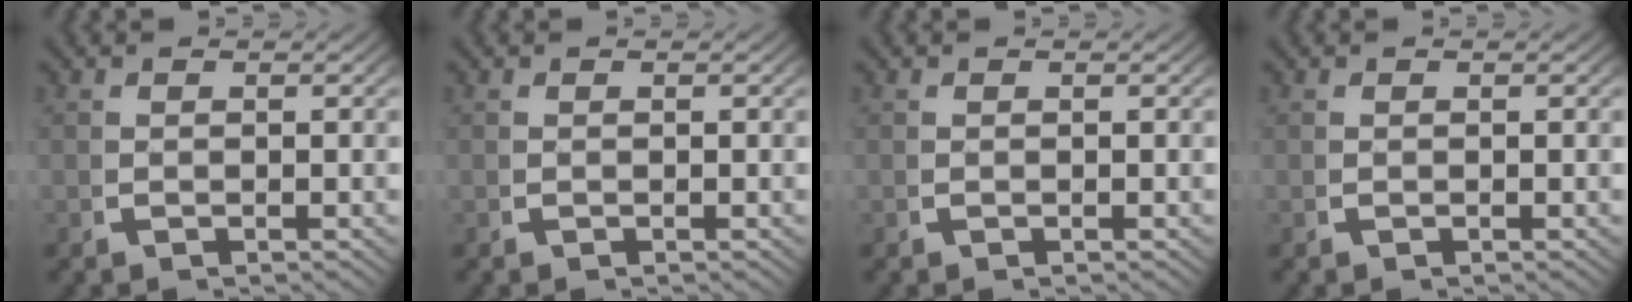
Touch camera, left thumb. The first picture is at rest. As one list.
[{"total": 0.0}, {"total": 0.0}, {"total": 0.0}]